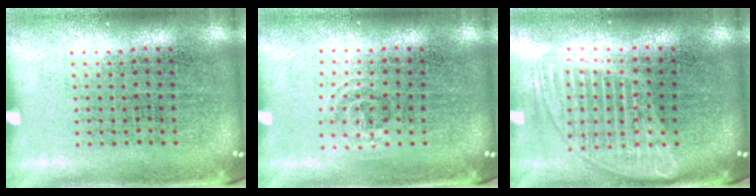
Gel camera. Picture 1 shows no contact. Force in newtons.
{"total": 0.9, "press": 0.6, "slide": 0.6}
{"total": 1.8, "press": 1.5, "slide": 0.9}